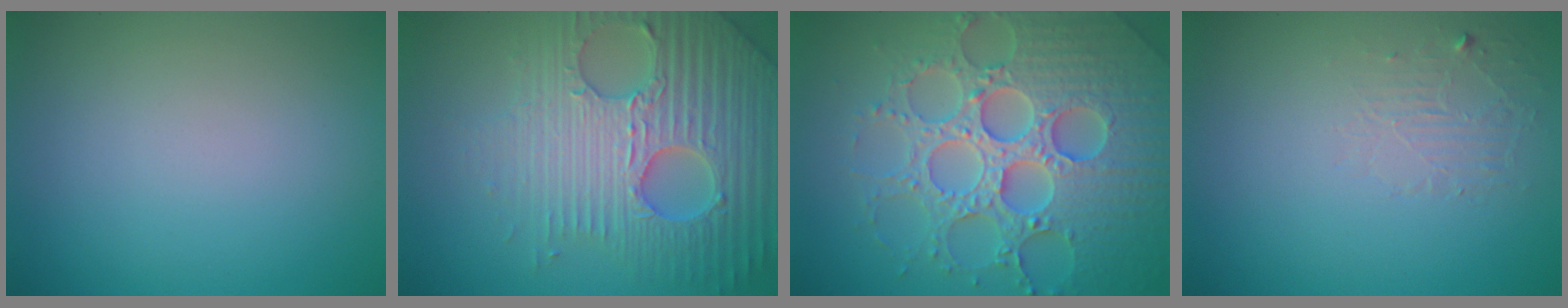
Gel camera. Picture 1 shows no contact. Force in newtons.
{"total": 7.1, "press": 6.8, "slide": 1.8}
{"total": 8.0, "press": 7.8, "slide": 1.7}
{"total": 1.4, "press": 0.1, "slide": 1.4}